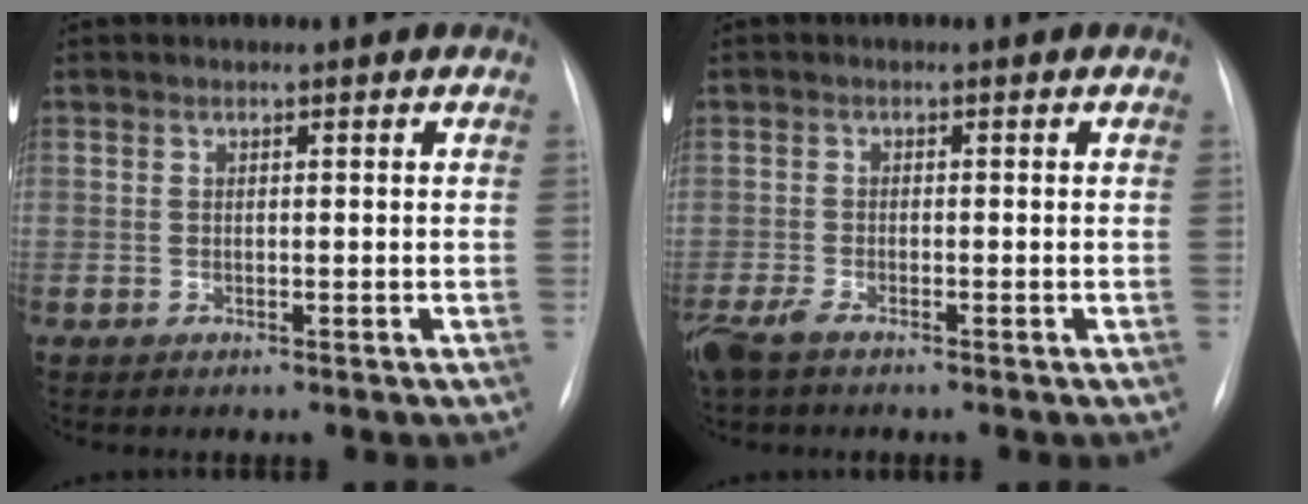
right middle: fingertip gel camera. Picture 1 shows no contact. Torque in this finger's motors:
{"motor_torque": [0.46, -0.40, 0.04, 0.05]}